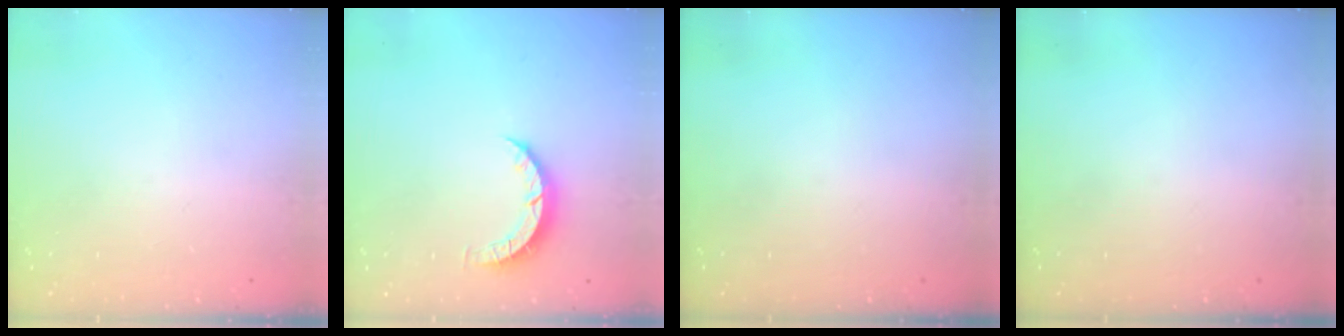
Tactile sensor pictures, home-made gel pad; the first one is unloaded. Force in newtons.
{"total": 4.1, "press": 4.1, "slide": 0.4}
{"total": 0.0}
{"total": 0.0}